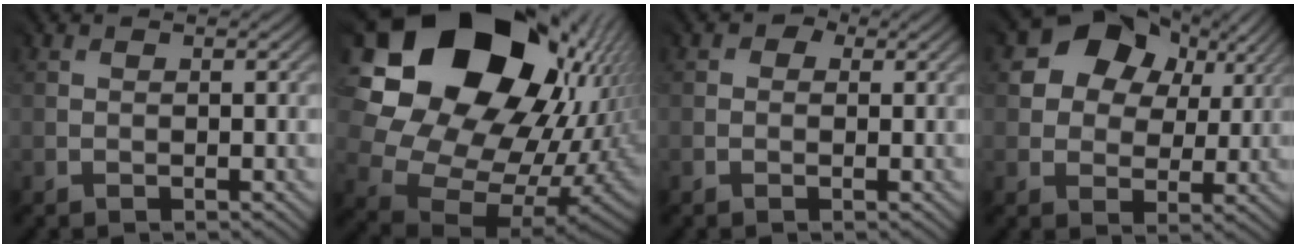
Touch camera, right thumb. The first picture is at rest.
{"total": 22.3, "force": [7.9, 17.2, 11.7], "torque": [-0.288, 0.015, 0.171]}
{"total": 1.6, "force": [0.3, 1.3, 0.7], "torque": [-0.010, 0.000, 0.001]}
{"total": 10.7, "force": [4.9, 8.1, 4.8], "torque": [-0.101, 0.011, 0.080]}